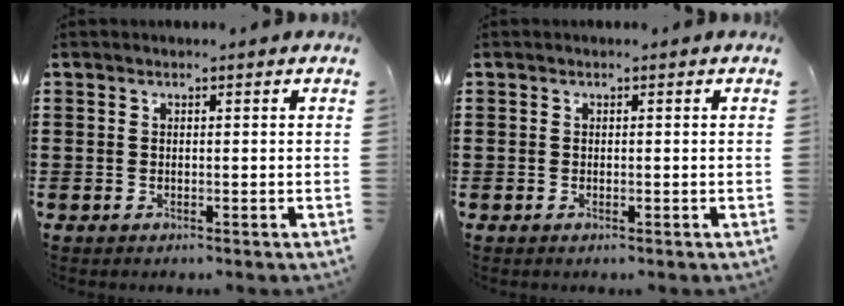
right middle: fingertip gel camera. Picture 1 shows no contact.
{"total": 0.0}